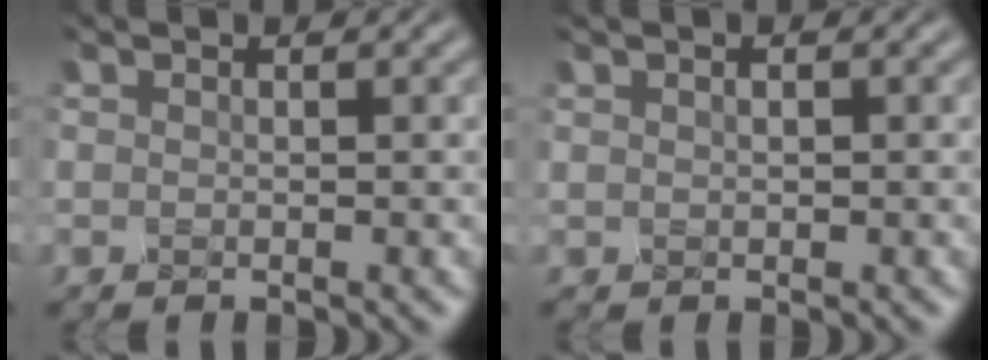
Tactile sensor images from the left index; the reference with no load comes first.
{"total": 0.6, "force": [0.0, 0.3, 0.5], "torque": [-0.007, 0.000, 0.001]}